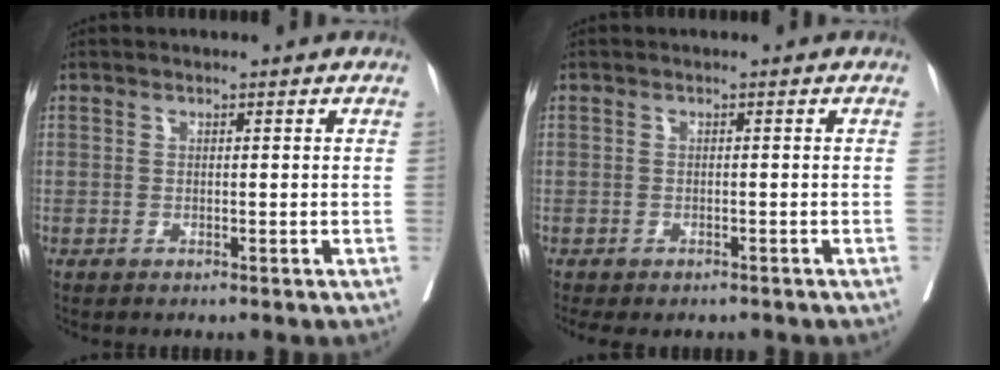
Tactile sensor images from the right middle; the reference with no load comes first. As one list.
[{"total": 4.9, "force": [-4.2, 2.0, 1.8], "torque": [-0.020, 0.002, -0.055]}]